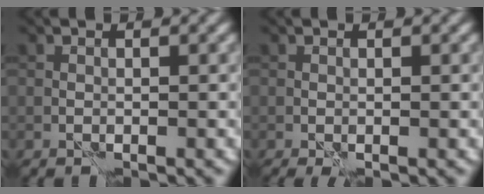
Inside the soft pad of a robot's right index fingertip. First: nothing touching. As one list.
[{"total": 0.7, "force": [-0.3, 0.2, 0.6], "torque": [-0.014, -0.003, -0.004]}]